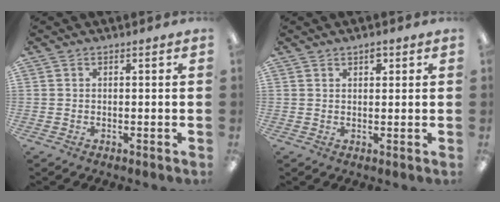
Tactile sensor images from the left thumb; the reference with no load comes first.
{"total": 2.2, "force": [1.6, 1.2, 1.1], "torque": [-0.006, -0.005, 0.025]}